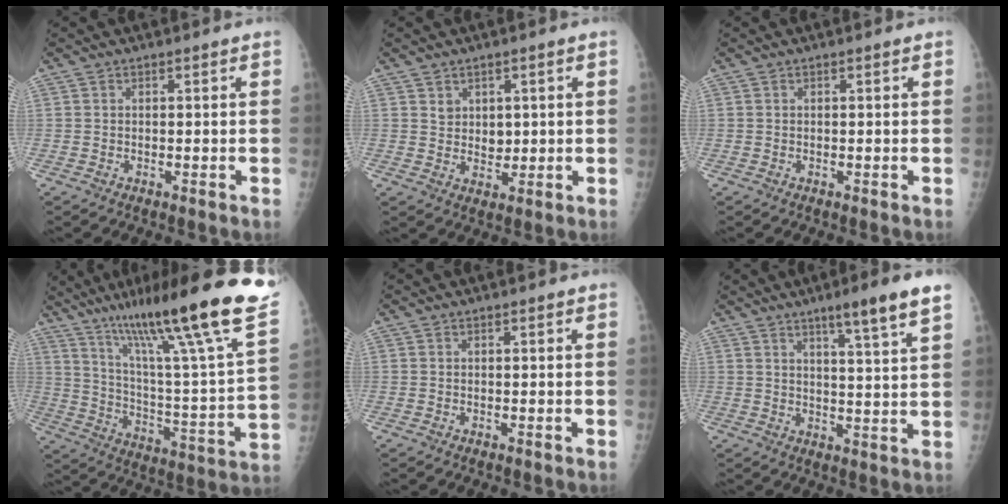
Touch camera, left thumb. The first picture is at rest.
{"total": 3.5, "force": [1.2, 2.9, 1.5], "torque": [-0.001, -0.011, 0.026]}
{"total": 0.0}
{"total": 31.9, "force": [21.2, 3.4, 23.5], "torque": [-0.338, -0.069, 0.329]}
{"total": 0.0}
{"total": 9.0, "force": [5.8, -0.1, 6.9], "torque": [-0.100, -0.031, 0.083]}